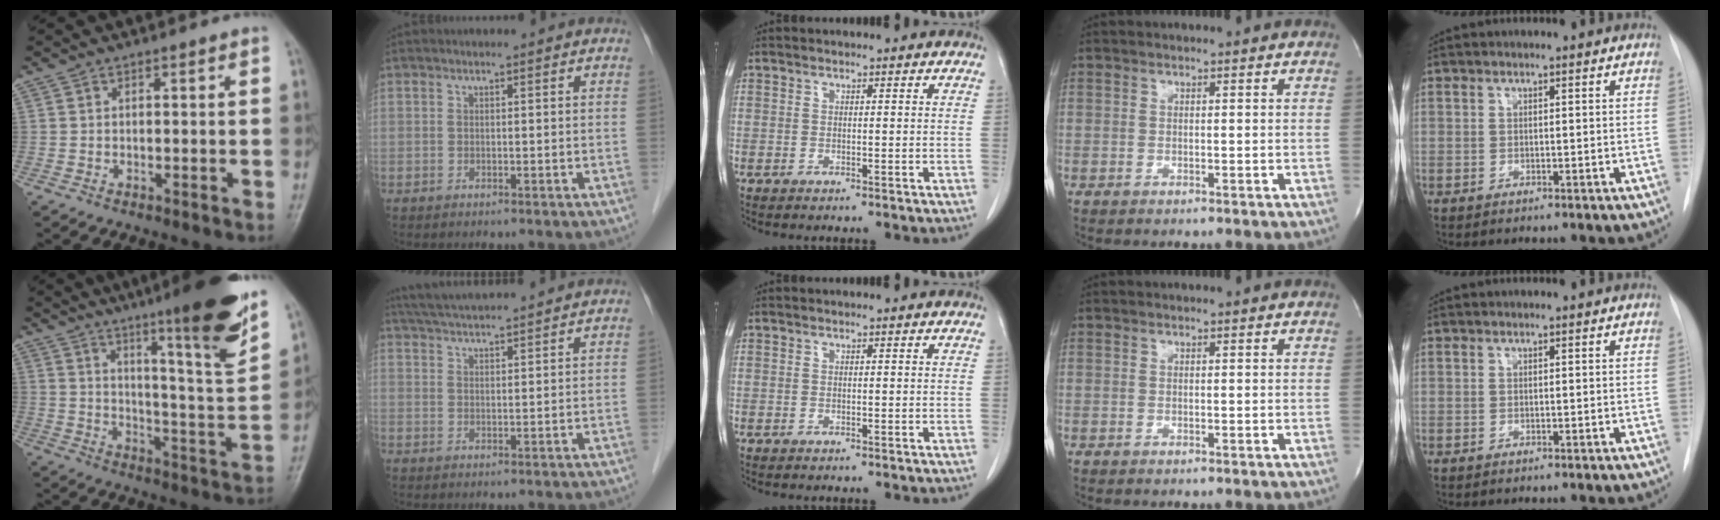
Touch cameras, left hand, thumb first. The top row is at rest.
{"thumb": {"total": 19.3, "force": [12.3, 1.5, 14.7], "torque": [-0.189, -0.070, 0.183]}, "index": {"total": 11.2, "force": [10.4, 0.0, 4.3], "torque": [-0.080, 0.030, 0.154]}}